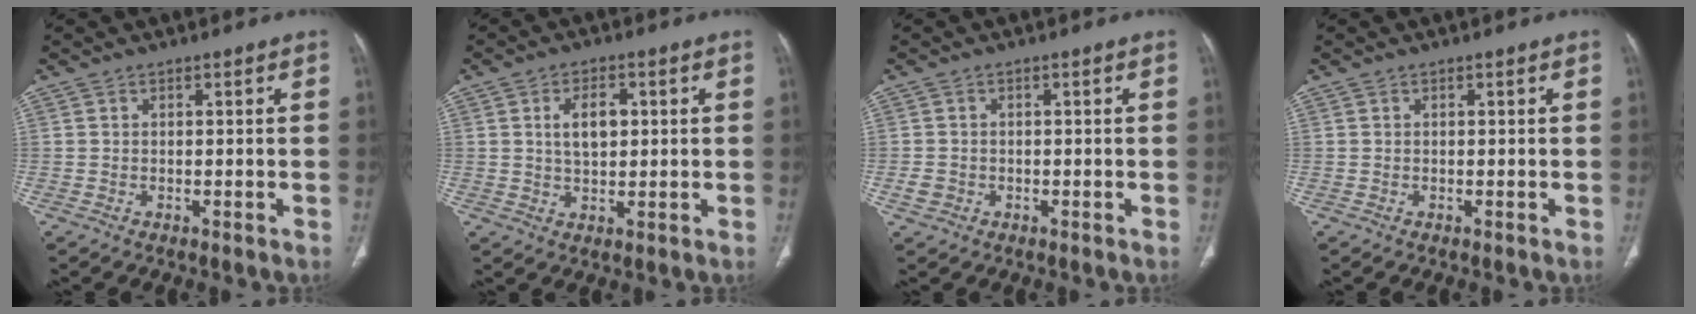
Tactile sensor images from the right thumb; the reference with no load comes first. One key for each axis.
{"total": 5.8, "fx": 1.2, "fy": 3.5, "fz": 4.5, "tx": -0.070, "ty": 0.000, "tz": 0.021}
{"total": 1.9, "fx": -0.7, "fy": 1.6, "fz": 0.7, "tx": -0.014, "ty": 0.004, "tz": -0.010}
{"total": 0.0}